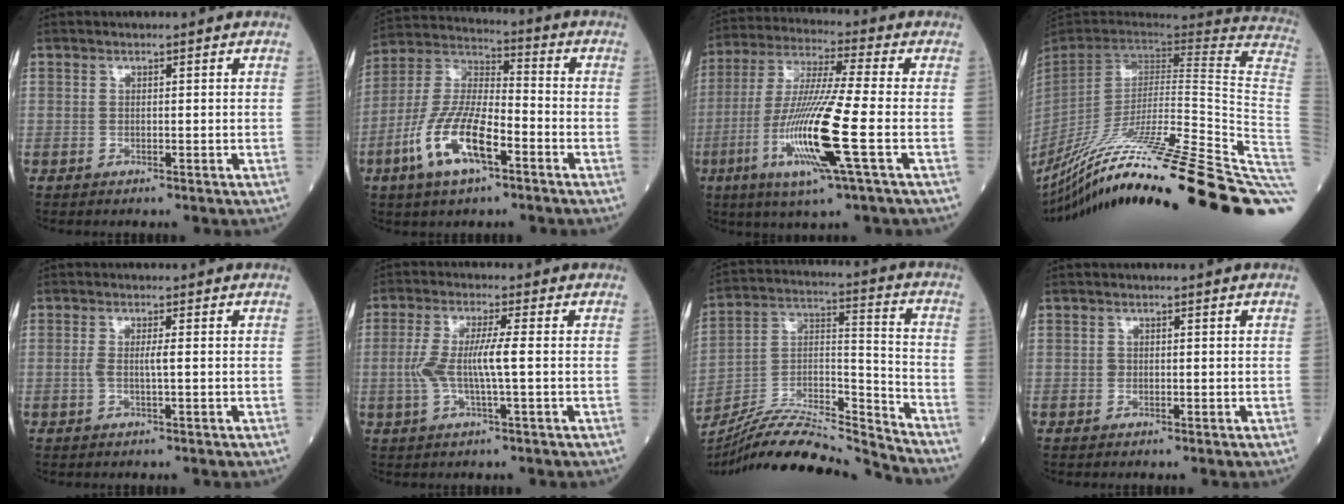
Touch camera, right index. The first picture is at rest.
{"total": 13.5, "force": [-5.8, 4.3, 11.4], "torque": [-0.241, 0.001, -0.111]}
{"total": 15.5, "force": [-4.5, -0.4, 14.8], "torque": [-0.305, -0.019, -0.092]}
{"total": 41.4, "force": [-29.7, -2.2, 28.8], "torque": [-0.265, -0.086, -0.447]}
{"total": 2.0, "force": [-0.1, -0.1, 2.0], "torque": [-0.042, 0.000, -0.005]}
{"total": 6.3, "force": [-0.4, 0.2, 6.2], "torque": [-0.138, 0.007, -0.009]}
{"total": 19.5, "force": [-18.5, 0.0, 6.0], "torque": [-0.113, 0.025, -0.318]}
{"total": 0.5, "force": [0.0, 0.5, 0.2], "torque": [-0.004, 0.001, -0.002]}